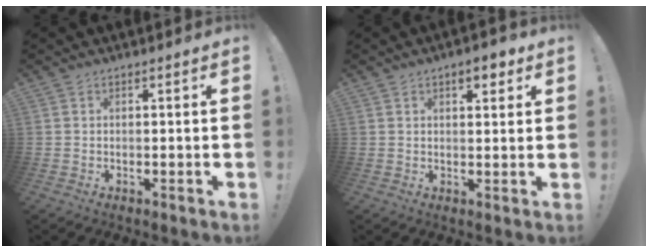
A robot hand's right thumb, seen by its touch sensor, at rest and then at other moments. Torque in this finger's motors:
{"motor_torque": [0.31, 0.51, 0.66, 0.36, 0.05]}